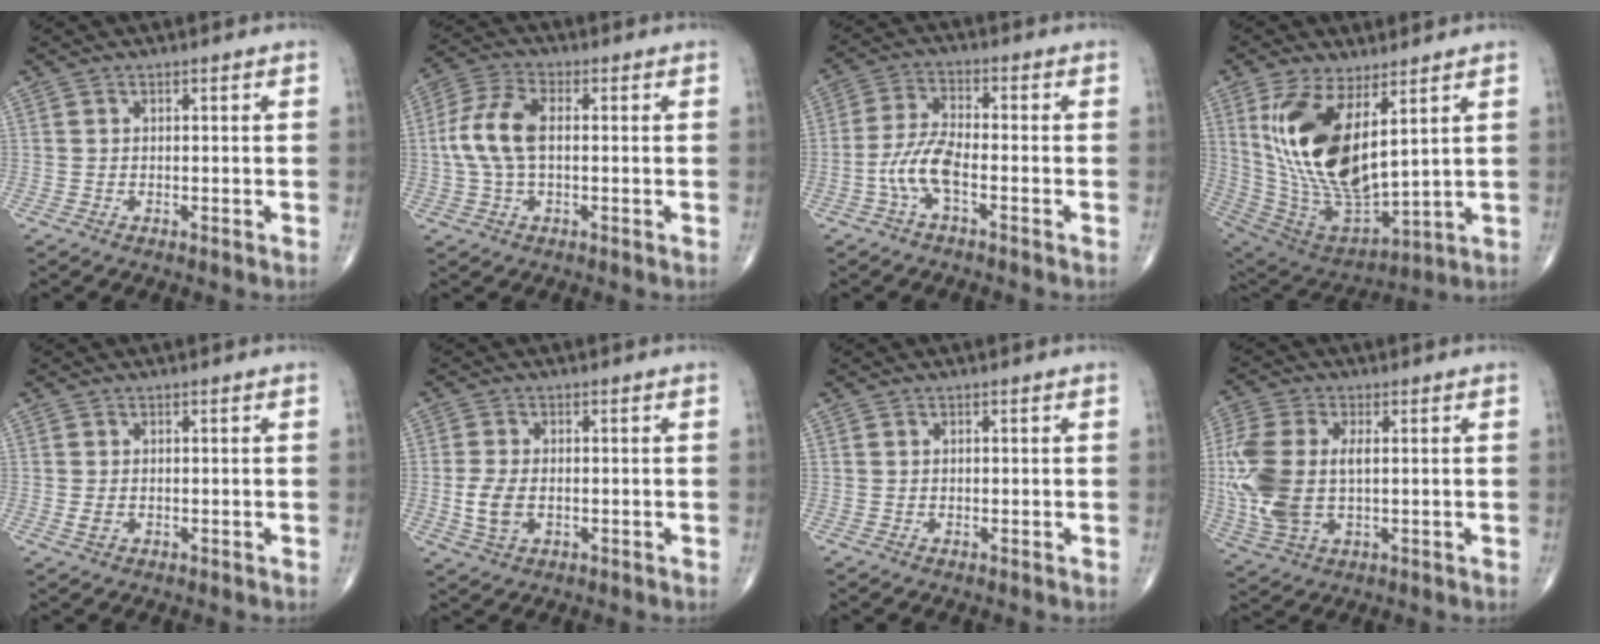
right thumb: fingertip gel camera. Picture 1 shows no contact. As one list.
[{"total": 8.8, "force": [0.2, 4.6, 7.6], "torque": [-0.173, 0.022, 0.001]}, {"total": 6.8, "force": [-2.6, 2.2, 5.9], "torque": [-0.132, 0.024, -0.055]}, {"total": 20.5, "force": [6.4, 9.1, 17.2], "torque": [-0.330, -0.038, 0.142]}, {"total": 1.5, "force": [-0.2, 1.0, 1.1], "torque": [-0.024, 0.000, -0.003]}, {"total": 5.2, "force": [-0.8, 3.2, 4.1], "torque": [-0.088, 0.000, -0.013]}, {"total": 0.0}, {"total": 14.6, "force": [0.3, 8.4, 11.9], "torque": [-0.299, -0.001, 0.009]}]